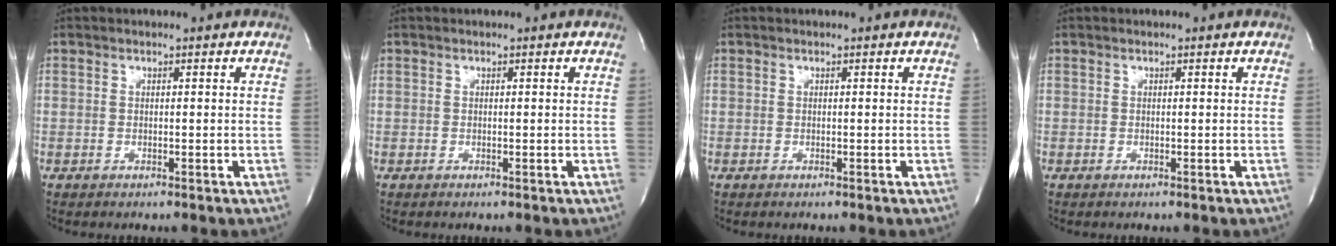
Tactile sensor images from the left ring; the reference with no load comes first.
{"total": 0.0}
{"total": 0.0}
{"total": 0.0}